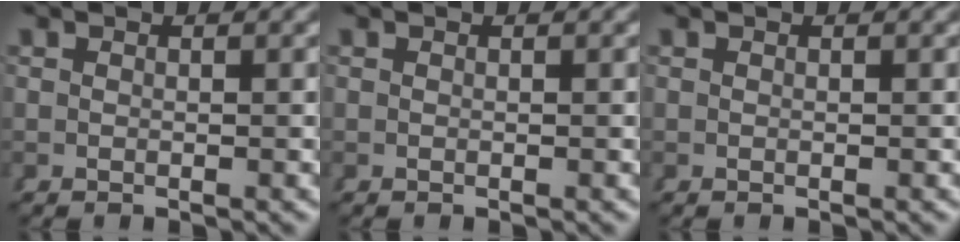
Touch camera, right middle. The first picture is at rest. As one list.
[{"total": 0.0}, {"total": 0.0}]